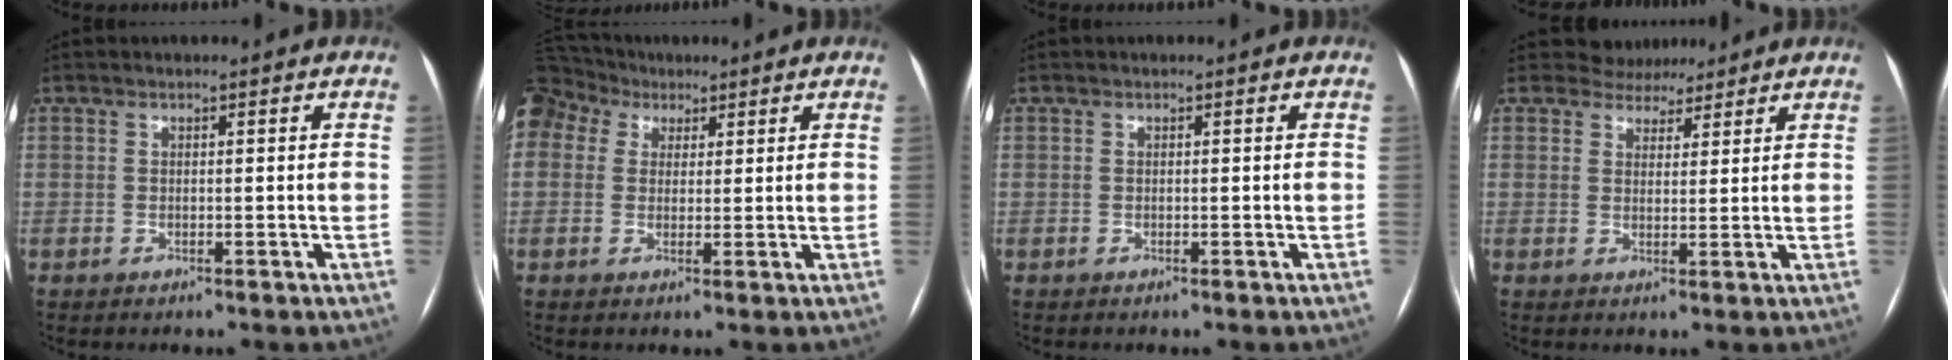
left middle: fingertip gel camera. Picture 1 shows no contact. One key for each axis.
{"total": 10.8, "fx": 6.0, "fy": 8.1, "fz": 3.8, "tx": -0.110, "ty": 0.062, "tz": 0.115}
{"total": 0.0}
{"total": 4.4, "fx": 3.9, "fy": 2.0, "fz": 0.0, "tx": 0.006, "ty": 0.006, "tz": 0.053}